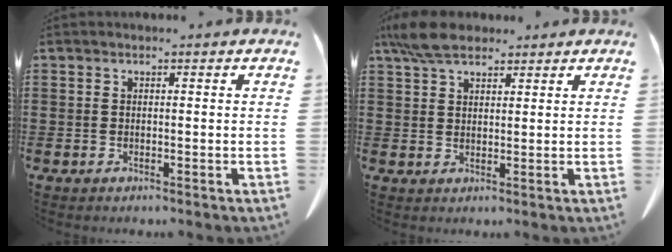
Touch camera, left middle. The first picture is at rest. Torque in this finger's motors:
{"motor_torque": [0.97, 0.58, 0.23, 0.15]}